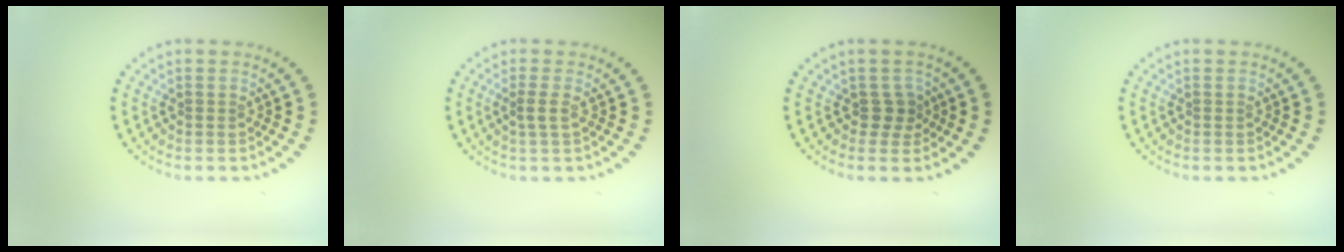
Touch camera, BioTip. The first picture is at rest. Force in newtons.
{"total": 1.3, "press": 0.9, "slide": 0.8}
{"total": 1.6, "press": 1.2, "slide": 1.0}
{"total": 0.0}